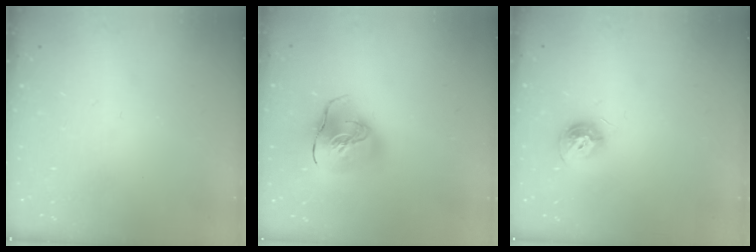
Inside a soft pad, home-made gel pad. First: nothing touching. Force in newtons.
{"total": 18.1, "press": 17.9, "slide": 2.6}
{"total": 8.9, "press": 8.9, "slide": 0.5}